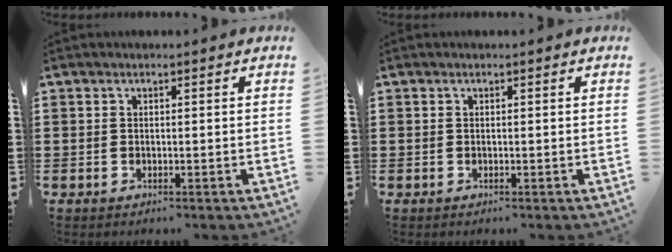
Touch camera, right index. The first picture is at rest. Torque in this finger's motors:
{"motor_torque": [0.28, 0.13, 0.00, 0.00]}